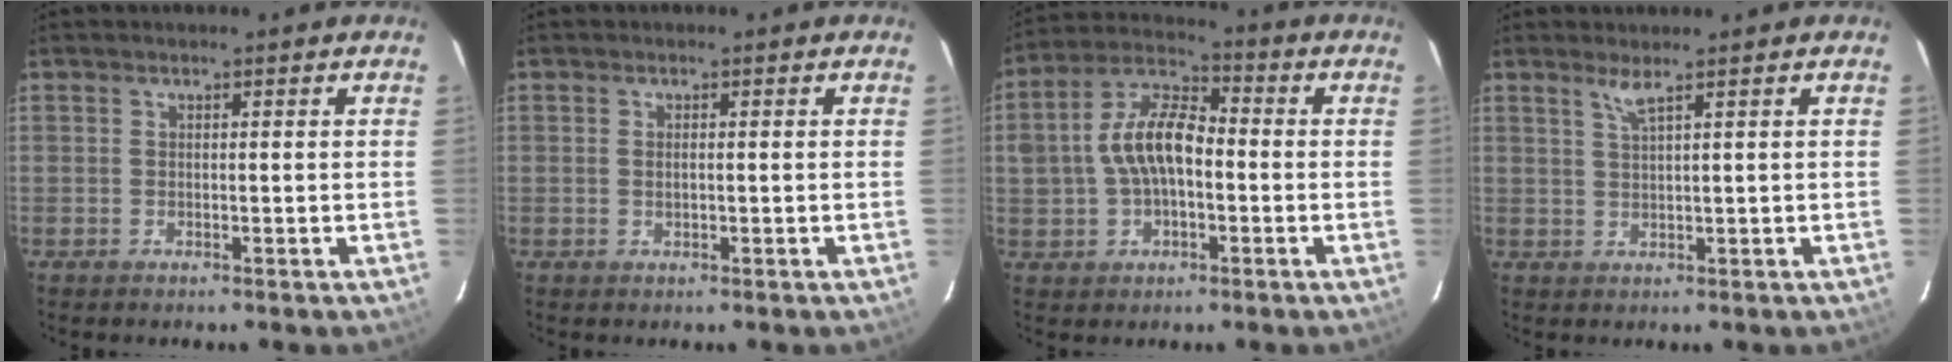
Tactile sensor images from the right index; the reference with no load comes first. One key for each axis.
{"total": 1.1, "fx": 0.0, "fy": 0.4, "fz": 1.0, "tx": -0.020, "ty": 0.002, "tz": 0.000}
{"total": 11.4, "fx": -0.7, "fy": 6.5, "fz": 9.4, "tx": -0.192, "ty": 0.025, "tz": -0.012}
{"total": 2.0, "fx": 1.4, "fy": -0.5, "fz": 1.4, "tx": -0.029, "ty": -0.005, "tz": 0.029}